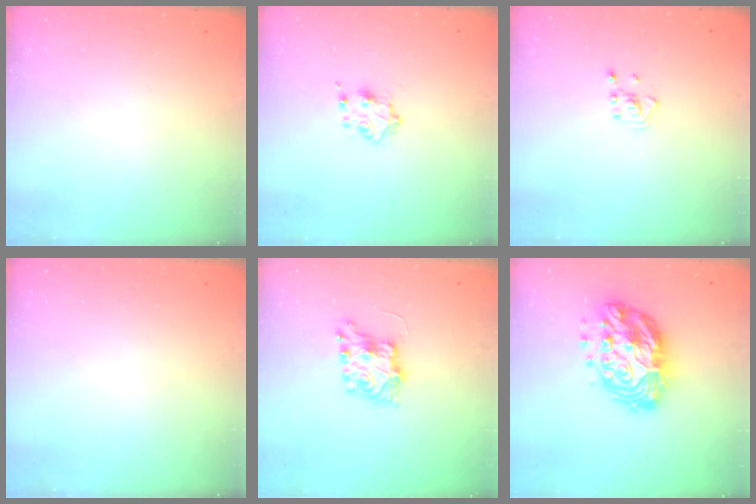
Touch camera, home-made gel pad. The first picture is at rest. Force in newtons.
{"total": 5.3, "press": 5.2, "slide": 0.6}
{"total": 2.6, "press": 2.4, "slide": 1.0}
{"total": 0.0}
{"total": 7.8, "press": 7.7, "slide": 0.4}
{"total": 15.7, "press": 15.6, "slide": 1.2}